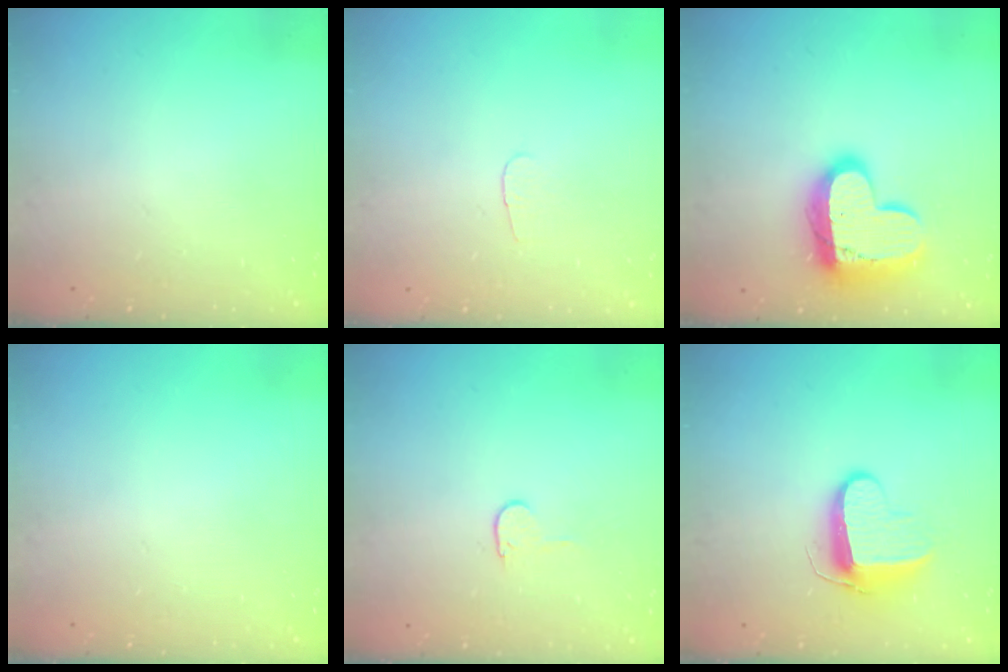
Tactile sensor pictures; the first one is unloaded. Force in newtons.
{"total": 2.8, "press": 2.8, "slide": 0.3}
{"total": 19.0, "press": 19.0, "slide": 1.5}
{"total": 0.0}
{"total": 3.8, "press": 3.8, "slide": 0.4}
{"total": 9.0, "press": 9.0, "slide": 0.5}